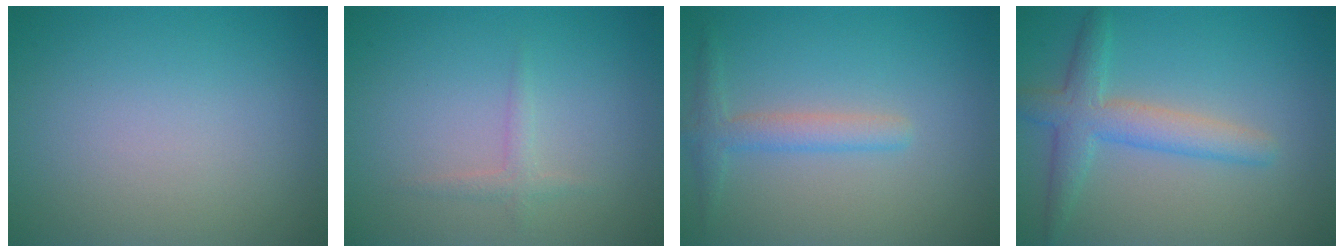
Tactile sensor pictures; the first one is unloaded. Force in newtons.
{"total": 1.1, "press": 1.1, "slide": 0.0}
{"total": 2.2, "press": 2.2, "slide": 0.1}
{"total": 3.9, "press": 3.9, "slide": 0.1}